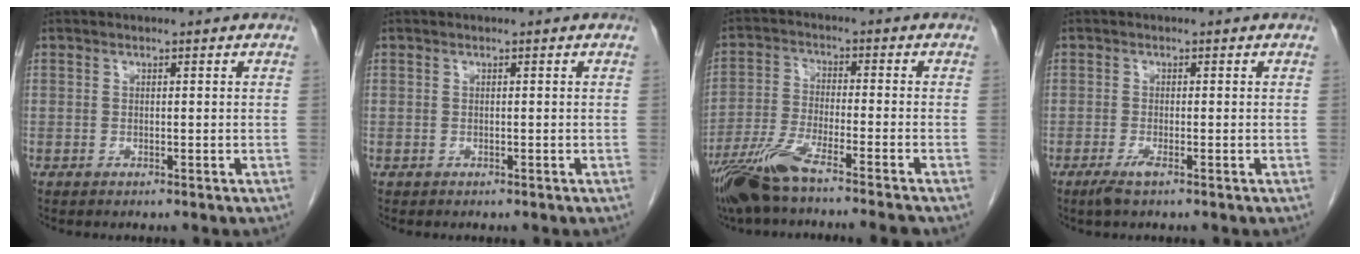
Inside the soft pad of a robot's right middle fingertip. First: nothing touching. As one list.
[{"total": 0.0}, {"total": 11.8, "force": [-9.3, -0.5, 7.3], "torque": [-0.134, -0.029, -0.163]}, {"total": 2.0, "force": [-1.3, 0.0, 1.5], "torque": [-0.035, -0.005, -0.027]}]